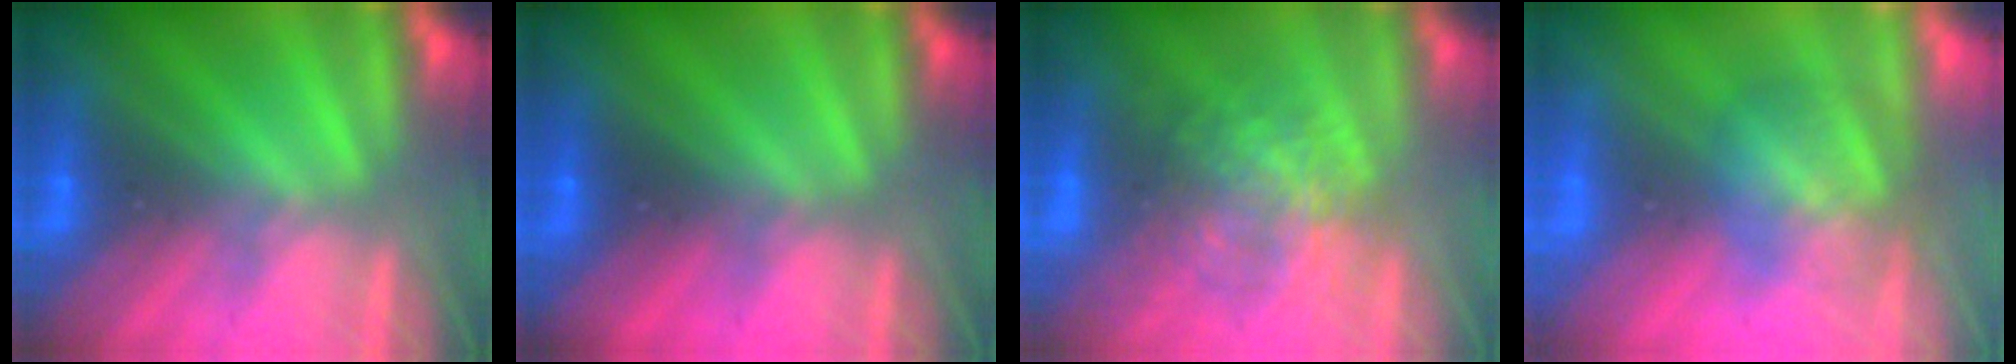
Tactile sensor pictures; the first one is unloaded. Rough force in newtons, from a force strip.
{"total": 2.2}
{"total": 3.5}
{"total": 3.2}